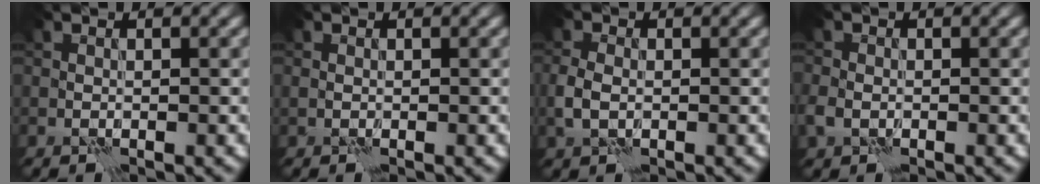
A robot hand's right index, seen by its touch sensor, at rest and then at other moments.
{"total": 0.0}
{"total": 2.3, "force": [-0.5, 1.6, 1.6], "torque": [-0.038, 0.000, -0.015]}
{"total": 1.7, "force": [-0.6, 1.5, 0.8], "torque": [-0.019, -0.004, -0.018]}